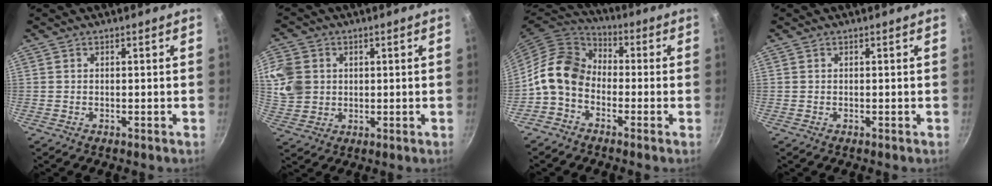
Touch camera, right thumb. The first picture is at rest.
{"total": 10.7, "force": [2.1, 9.2, 4.9], "torque": [-0.090, -0.004, 0.041]}
{"total": 10.8, "force": [-2.5, 8.1, 6.7], "torque": [-0.097, 0.040, -0.072]}
{"total": 0.0}